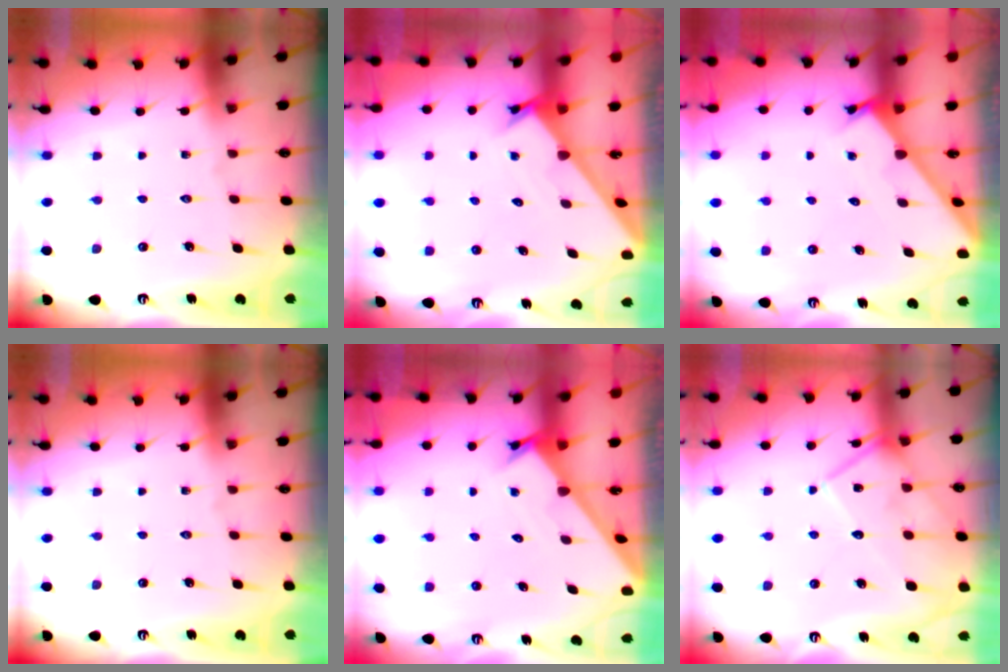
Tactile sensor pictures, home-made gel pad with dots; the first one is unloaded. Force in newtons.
{"total": 1.7, "press": 1.7, "slide": 0.1}
{"total": 3.4, "press": 3.4, "slide": 0.1}
{"total": 0.0}
{"total": 1.7, "press": 1.7, "slide": 0.1}
{"total": 14.5, "press": 14.5, "slide": 1.0}